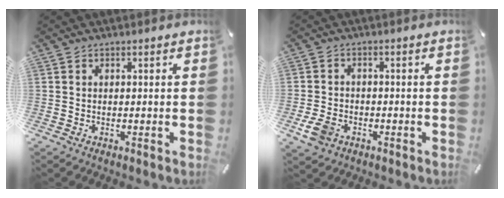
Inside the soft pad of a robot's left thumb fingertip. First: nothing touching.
{"total": 5.5, "force": [-2.2, 4.0, 3.0], "torque": [-0.073, 0.005, -0.042]}